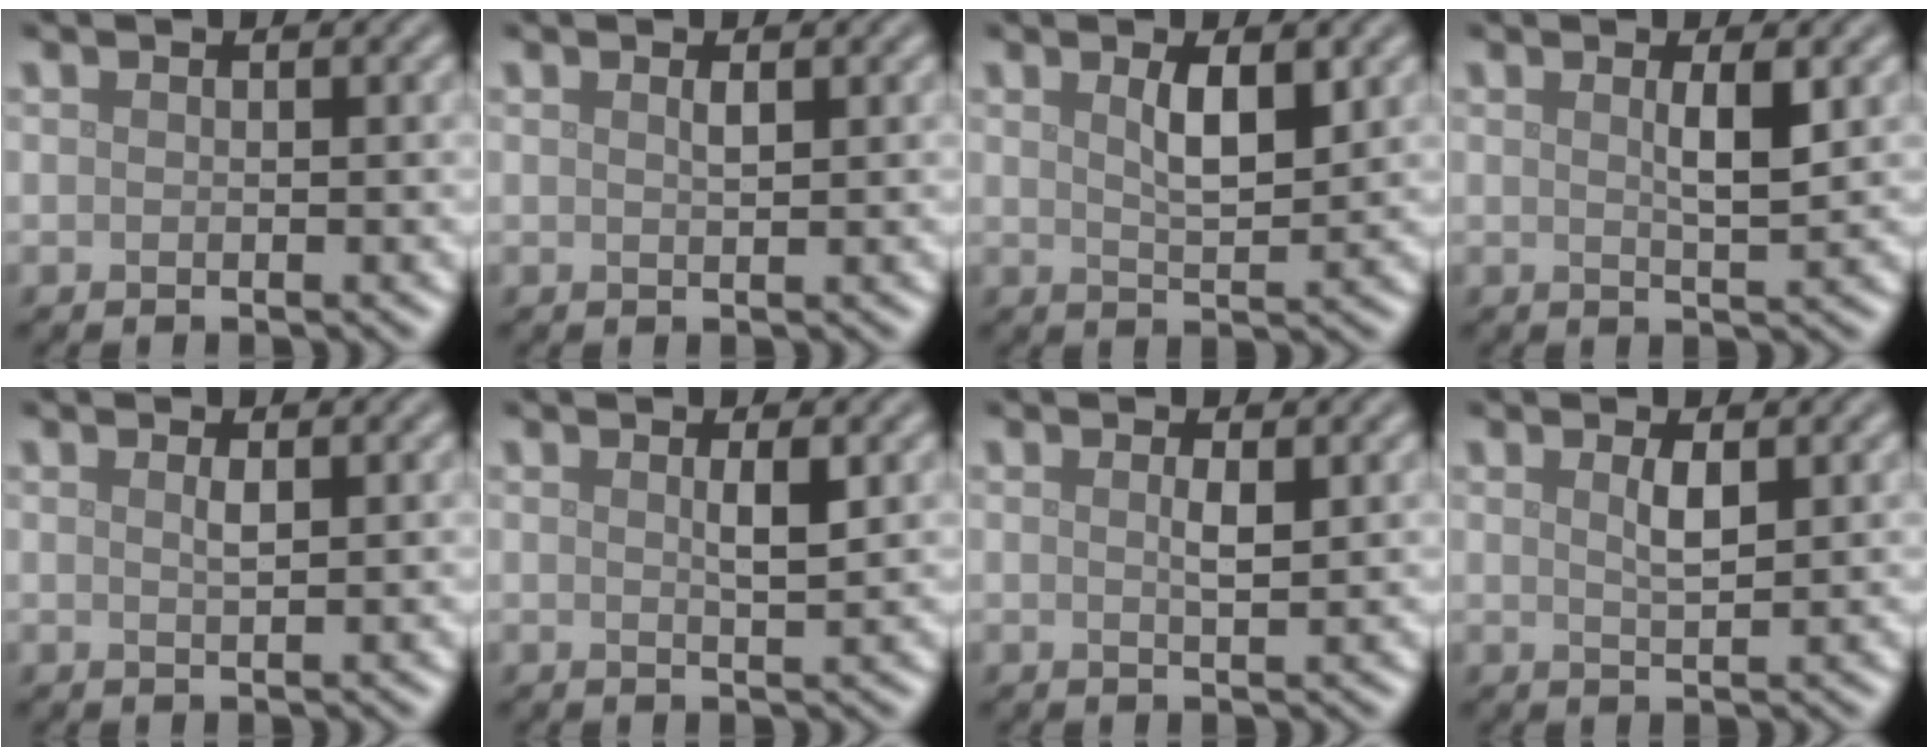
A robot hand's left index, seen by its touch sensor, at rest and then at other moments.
{"total": 0.8, "force": [0.4, 0.1, 0.6], "torque": [-0.012, 0.000, 0.007]}
{"total": 3.2, "force": [1.3, 0.9, 2.8], "torque": [-0.048, 0.000, 0.024]}
{"total": 2.3, "force": [0.7, 0.4, 2.2], "torque": [-0.036, -0.001, 0.012]}
{"total": 0.9, "force": [0.4, 0.2, 0.8], "torque": [-0.014, 0.001, 0.006]}
{"total": 1.7, "force": [0.6, 0.2, 1.5], "torque": [-0.027, -0.001, 0.008]}
{"total": 1.3, "force": [0.4, 0.2, 1.2], "torque": [-0.022, 0.000, 0.005]}
{"total": 1.7, "force": [0.8, 0.4, 1.5], "torque": [-0.029, -0.001, 0.013]}